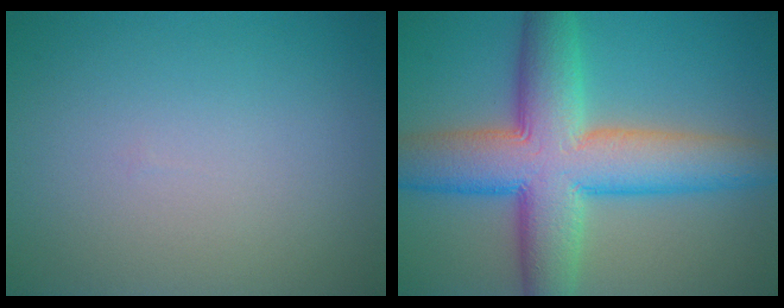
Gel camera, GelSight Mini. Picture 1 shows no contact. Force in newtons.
{"total": 11.5, "press": 11.5, "slide": 0.1}